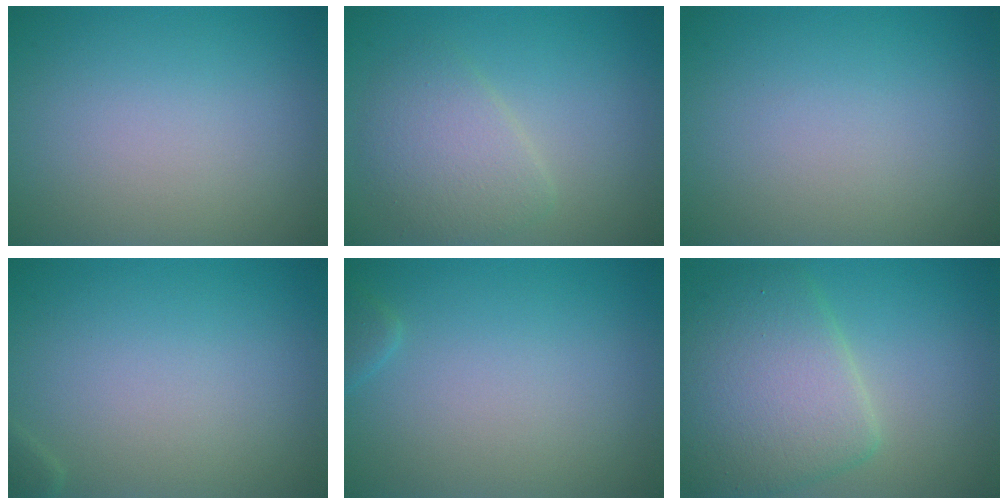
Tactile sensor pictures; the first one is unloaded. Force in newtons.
{"total": 3.5, "press": 3.5, "slide": 0.1}
{"total": 0.0}
{"total": 0.6, "press": 0.6, "slide": 0.0}
{"total": 0.9, "press": 0.9, "slide": 0.0}
{"total": 7.1, "press": 7.1, "slide": 0.2}